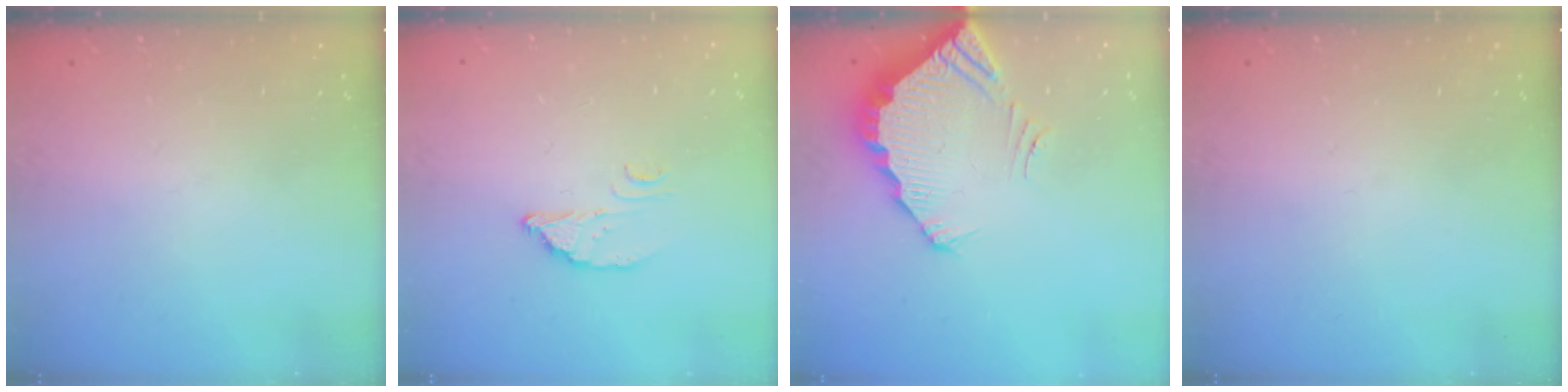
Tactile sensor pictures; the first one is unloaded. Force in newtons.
{"total": 2.8, "press": 2.8, "slide": 0.2}
{"total": 3.8, "press": 3.8, "slide": 0.2}
{"total": 0.0}